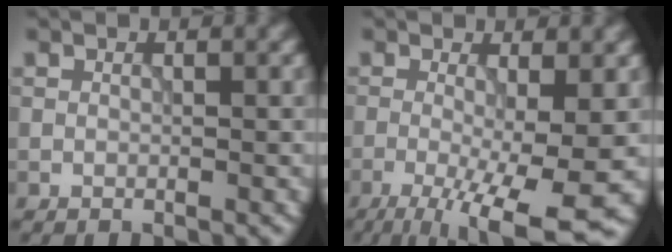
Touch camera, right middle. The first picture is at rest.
{"total": 9.3, "force": [-3.3, 2.3, 8.4], "torque": [-0.137, -0.016, -0.048]}